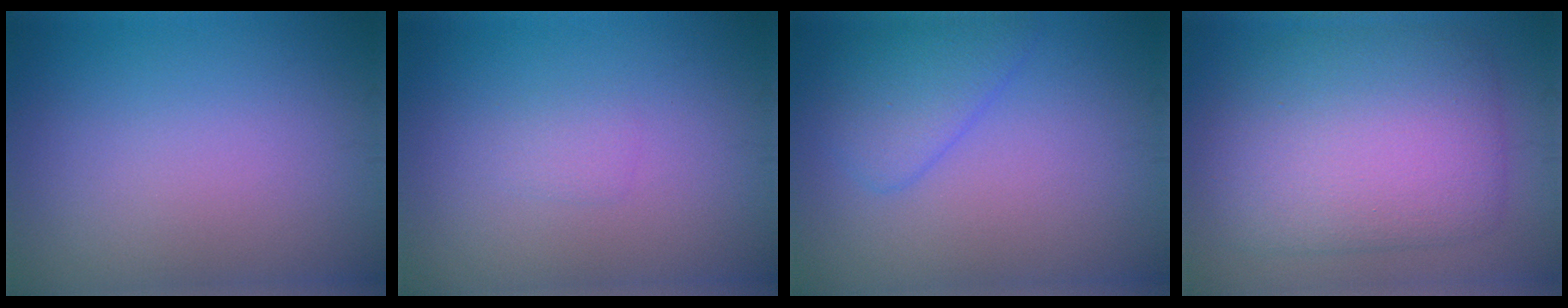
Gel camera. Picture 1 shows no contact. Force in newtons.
{"total": 0.9, "press": 0.9, "slide": 0.1}
{"total": 3.4, "press": 3.4, "slide": 0.2}
{"total": 9.3, "press": 9.3, "slide": 0.2}